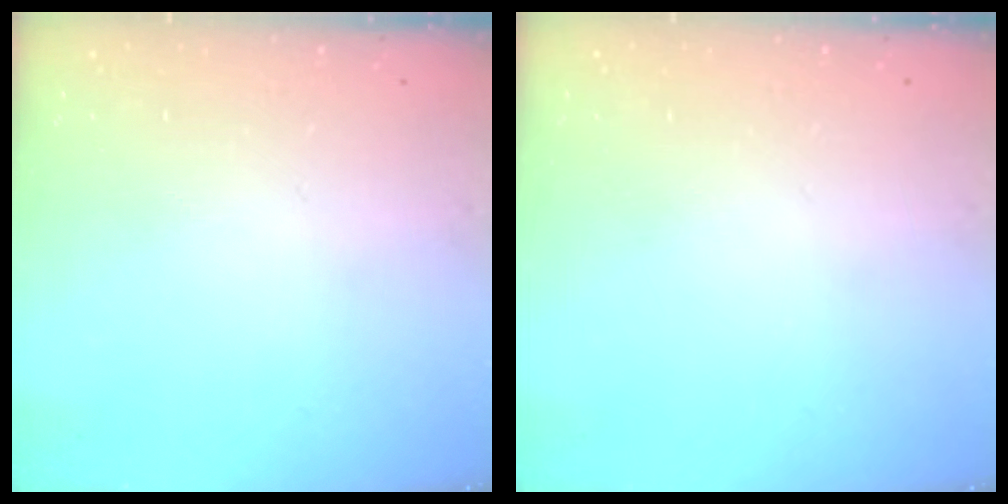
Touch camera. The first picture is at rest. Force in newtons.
{"total": 0.0}